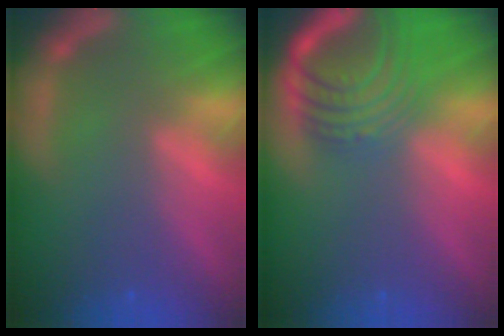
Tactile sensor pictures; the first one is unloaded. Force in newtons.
{"total": 8.5}